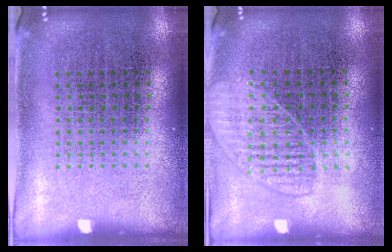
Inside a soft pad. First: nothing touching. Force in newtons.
{"total": 1.4, "press": 1.3, "slide": 0.6}